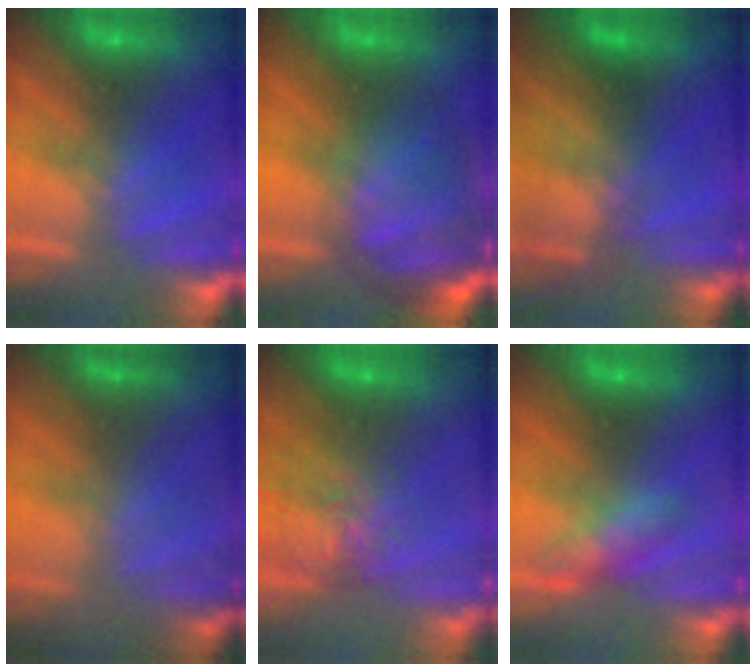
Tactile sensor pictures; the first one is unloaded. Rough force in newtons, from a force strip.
{"total": 5.7}
{"total": 2.8}
{"total": 1.5}
{"total": 6.9}
{"total": 2.8}